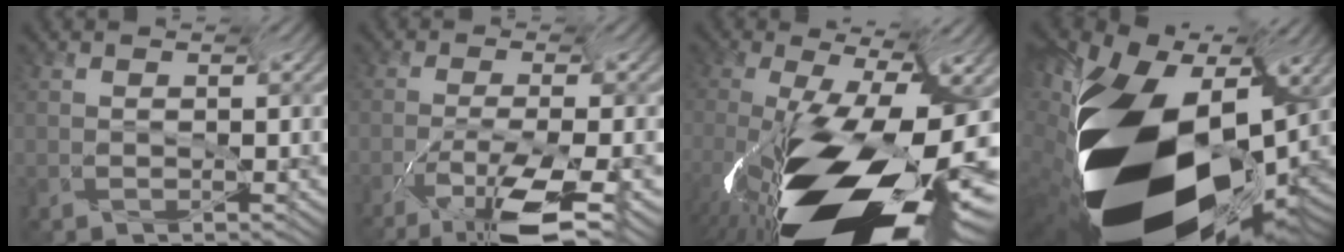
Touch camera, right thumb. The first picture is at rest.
{"total": 9.1, "force": [-7.5, 1.1, 4.9], "torque": [-0.109, 0.010, -0.126]}
{"total": 20.2, "force": [-12.3, 7.3, 14.2], "torque": [-0.263, -0.033, -0.190]}
{"total": 19.9, "force": [-7.8, 11.5, 14.2], "torque": [-0.325, -0.074, -0.108]}